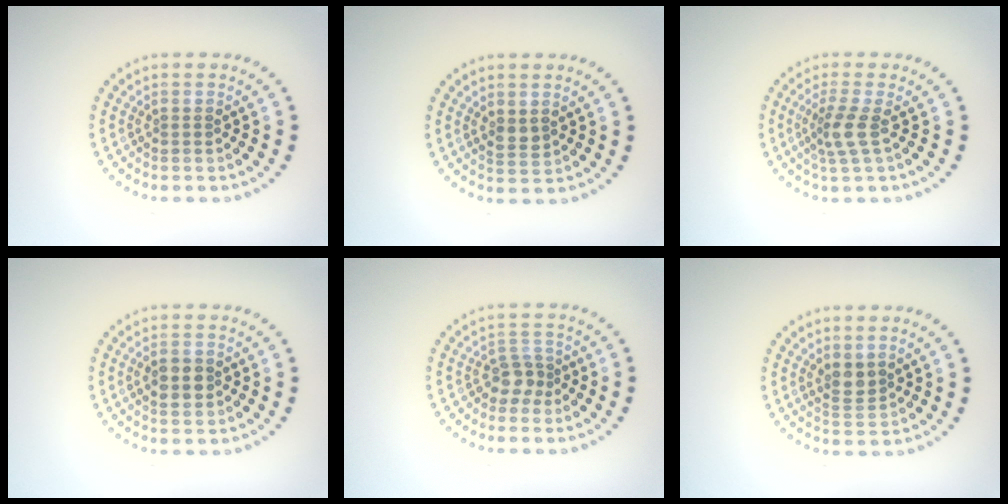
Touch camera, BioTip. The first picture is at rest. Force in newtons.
{"total": 1.4, "press": 1.3, "slide": 0.4}
{"total": 2.5, "press": 1.9, "slide": 1.6}
{"total": 2.9, "press": 2.9, "slide": 0.0}
{"total": 2.0, "press": 1.6, "slide": 1.1}
{"total": 1.9, "press": 1.7, "slide": 0.9}